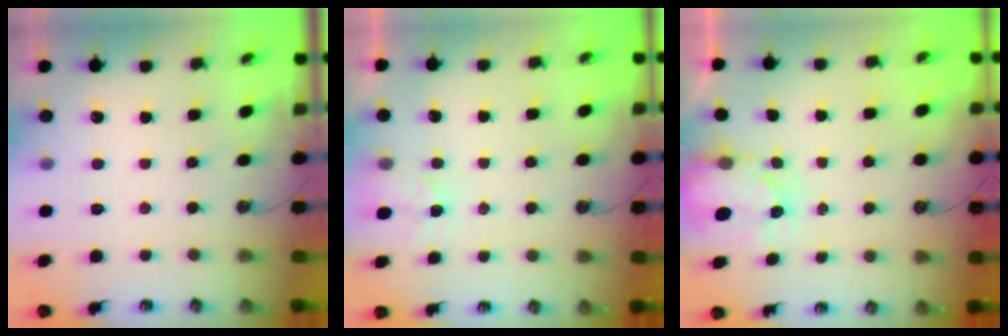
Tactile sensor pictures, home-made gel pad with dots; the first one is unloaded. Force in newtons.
{"total": 3.0, "press": 3.0, "slide": 0.3}
{"total": 4.2, "press": 4.2, "slide": 0.6}